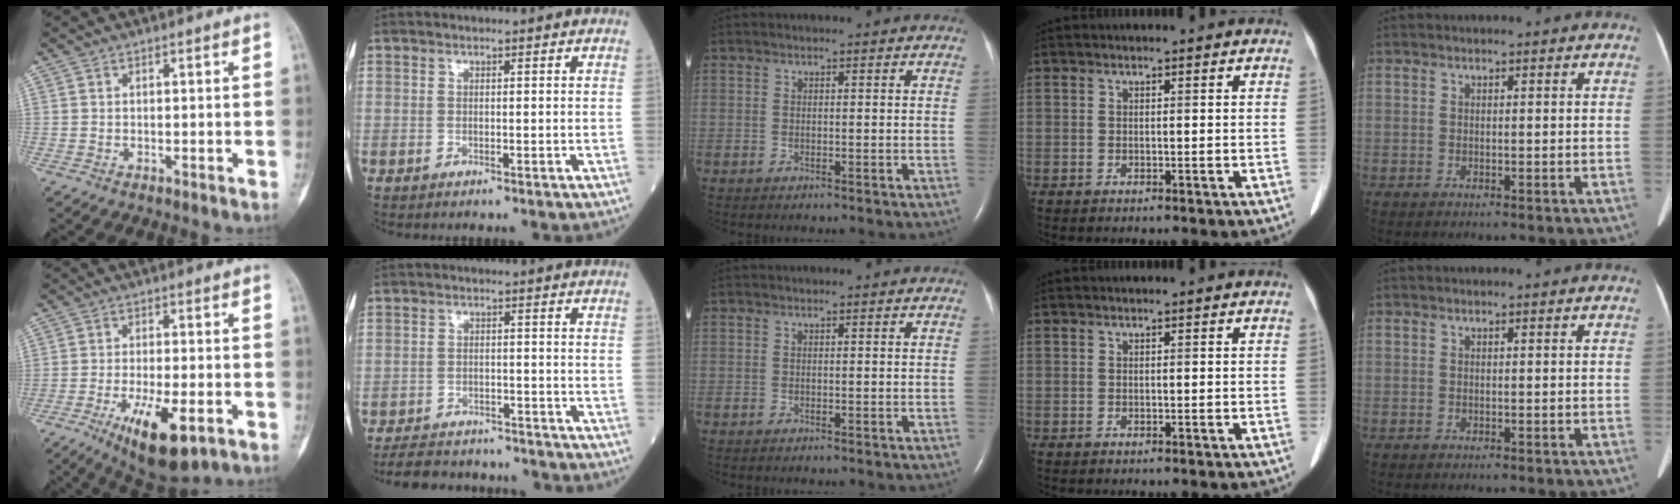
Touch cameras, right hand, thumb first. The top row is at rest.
{"thumb": {"total": 12.4, "force": [-5.4, 4.4, 10.3], "torque": [-0.169, 0.003, -0.077]}, "index": {"total": 11.1, "force": [-10.2, 3.6, 2.5], "torque": [-0.044, 0.011, -0.136]}}